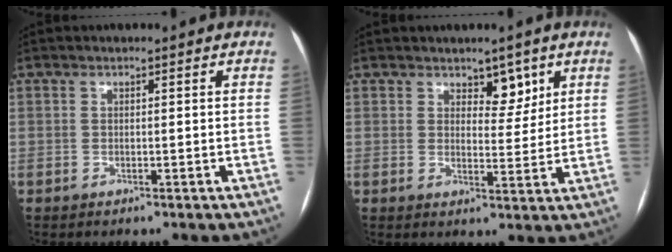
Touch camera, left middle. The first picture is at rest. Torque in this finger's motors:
{"motor_torque": [0.25, -0.29, 0.07, 0.04]}